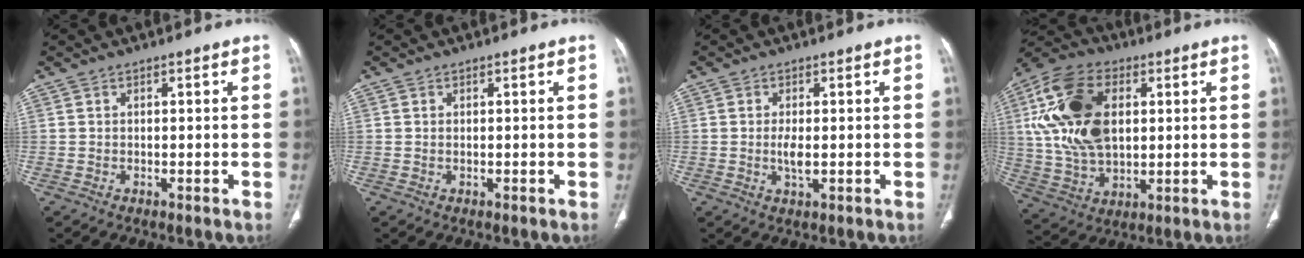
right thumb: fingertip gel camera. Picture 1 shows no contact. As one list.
[{"total": 0.0}, {"total": 2.8, "force": [-0.2, 1.0, 2.6], "torque": [-0.057, -0.006, -0.003]}, {"total": 19.5, "force": [4.1, 12.0, 14.8], "torque": [-0.278, 0.002, 0.077]}]